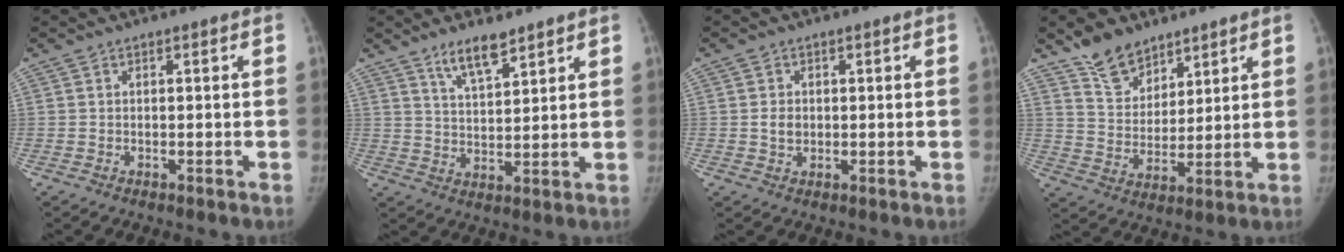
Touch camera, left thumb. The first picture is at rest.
{"total": 6.9, "force": [5.2, 2.0, 4.1], "torque": [-0.059, -0.037, 0.095]}
{"total": 2.7, "force": [0.2, 2.2, 1.4], "torque": [-0.014, 0.001, 0.006]}
{"total": 9.9, "force": [7.5, 5.7, 3.2], "torque": [-0.025, -0.050, 0.141]}